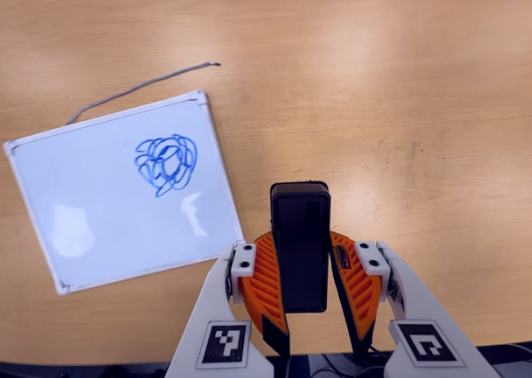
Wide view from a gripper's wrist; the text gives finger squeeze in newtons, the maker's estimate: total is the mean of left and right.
{"total": 8.4, "left": 7.8, "right": 9.0}